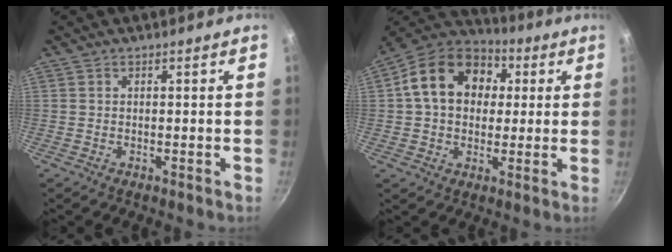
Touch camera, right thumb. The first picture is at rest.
{"total": 17.0, "force": [3.6, 13.0, 10.4], "torque": [-0.152, 0.026, 0.044]}